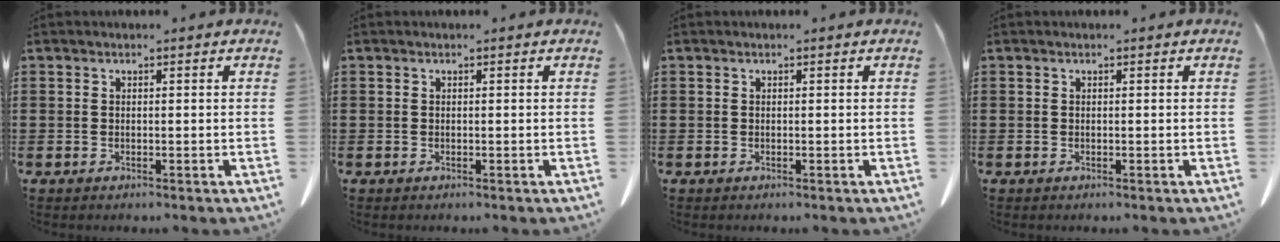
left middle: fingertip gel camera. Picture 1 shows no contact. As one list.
[{"total": 0.0}, {"total": 0.0}, {"total": 0.0}]